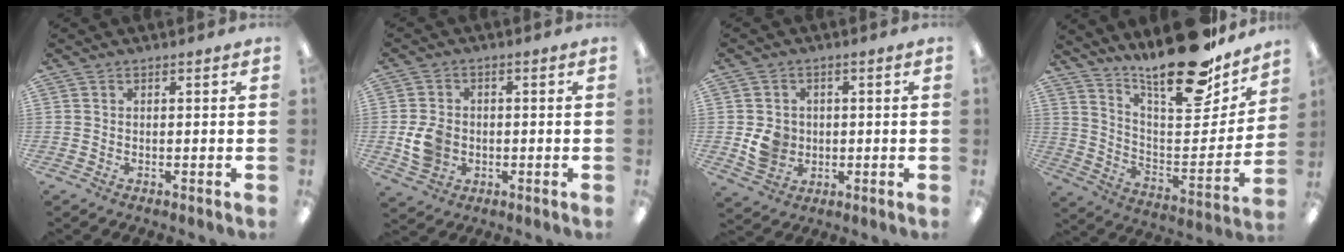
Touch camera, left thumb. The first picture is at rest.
{"total": 6.7, "force": [-1.2, 5.5, 3.6], "torque": [-0.059, 0.006, -0.020]}
{"total": 6.3, "force": [-0.2, 5.8, 2.6], "torque": [-0.035, 0.006, -0.002]}
{"total": 23.8, "force": [18.6, 7.1, 13.0], "torque": [-0.188, -0.130, 0.311]}